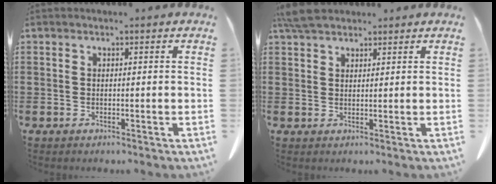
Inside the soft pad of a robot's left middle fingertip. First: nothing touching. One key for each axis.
{"total": 4.4, "fx": 3.7, "fy": 1.3, "fz": 2.0, "tx": -0.048, "ty": -0.001, "tz": 0.070}